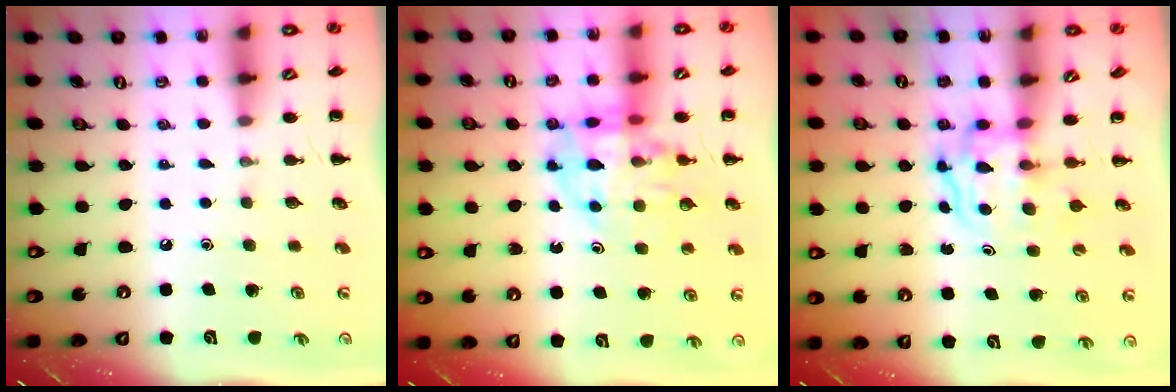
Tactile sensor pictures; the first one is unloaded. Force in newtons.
{"total": 12.9, "press": 12.5, "slide": 3.3}
{"total": 3.4, "press": 3.4, "slide": 0.3}